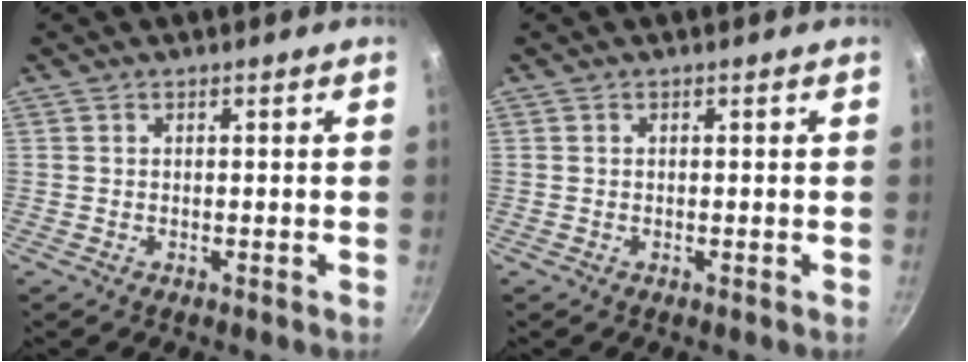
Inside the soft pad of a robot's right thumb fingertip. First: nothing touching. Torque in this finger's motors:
{"motor_torque": [-0.16, -0.17, 0.02, 0.00, 0.02]}